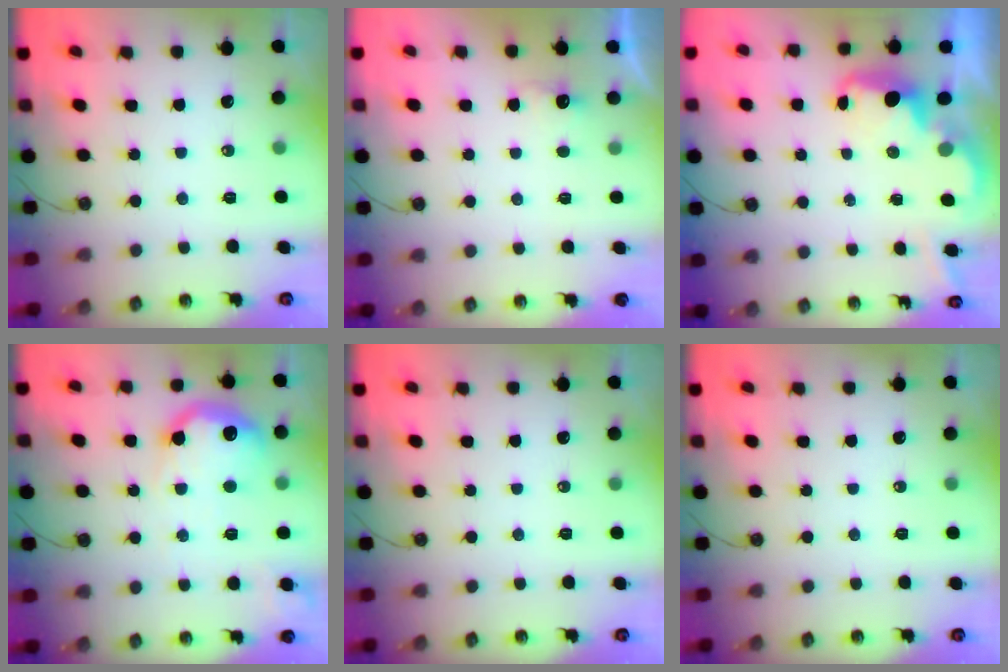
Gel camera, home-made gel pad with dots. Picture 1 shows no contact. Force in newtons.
{"total": 2.2, "press": 2.0, "slide": 0.9}
{"total": 2.6, "press": 2.6, "slide": 0.4}
{"total": 18.2, "press": 18.1, "slide": 1.5}
{"total": 0.0}
{"total": 0.0}